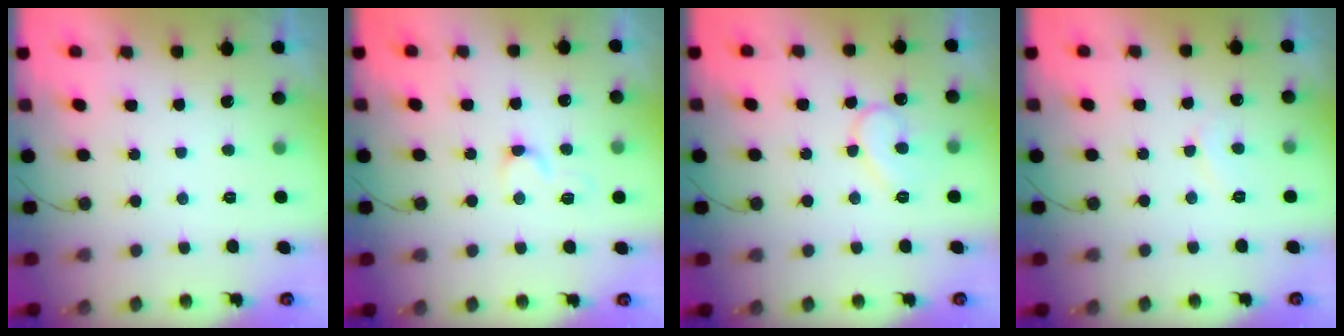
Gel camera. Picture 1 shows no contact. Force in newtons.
{"total": 3.9, "press": 3.9, "slide": 0.4}
{"total": 10.2, "press": 10.1, "slide": 0.9}
{"total": 5.0, "press": 4.9, "slide": 0.5}